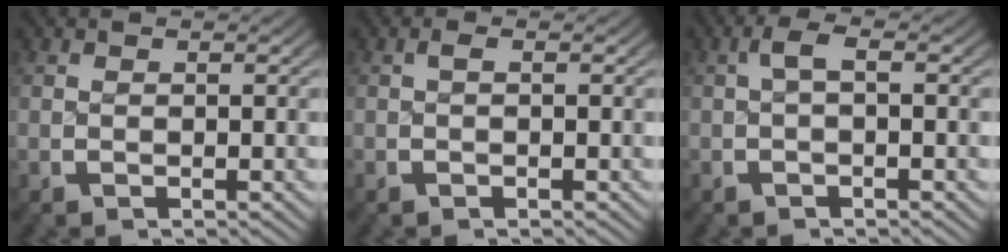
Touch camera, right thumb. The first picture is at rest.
{"total": 0.7, "force": [-0.4, 0.2, 0.5], "torque": [-0.016, 0.000, -0.006]}
{"total": 1.9, "force": [-0.3, 0.7, 1.7], "torque": [-0.039, 0.006, -0.007]}